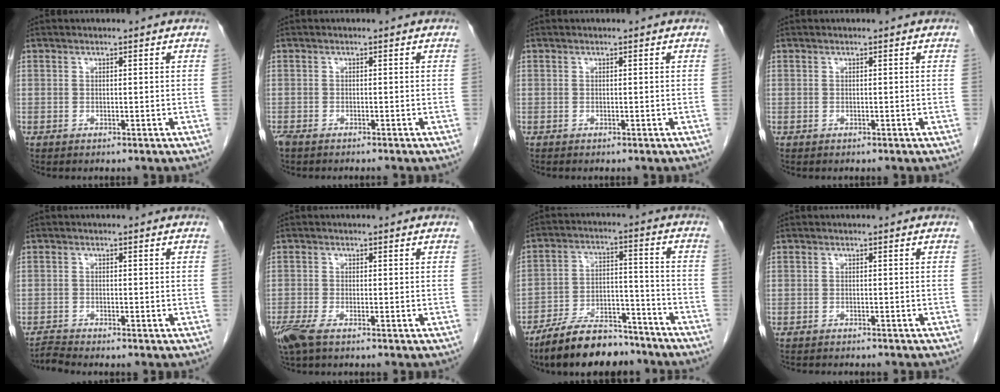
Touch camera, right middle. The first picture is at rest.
{"total": 3.2, "force": [-2.8, 0.5, 1.5], "torque": [-0.023, -0.007, -0.042]}
{"total": 0.0}
{"total": 0.0}
{"total": 1.8, "force": [-1.6, -0.8, -0.2], "torque": [-0.003, -0.015, -0.034]}
{"total": 3.7, "force": [-2.5, 0.7, 2.6], "torque": [-0.058, -0.011, -0.051]}
{"total": 13.1, "force": [-11.2, 4.1, 5.5], "torque": [-0.092, 0.014, -0.187]}
{"total": 6.0, "force": [-5.4, 1.2, 2.4], "torque": [-0.029, -0.005, -0.068]}